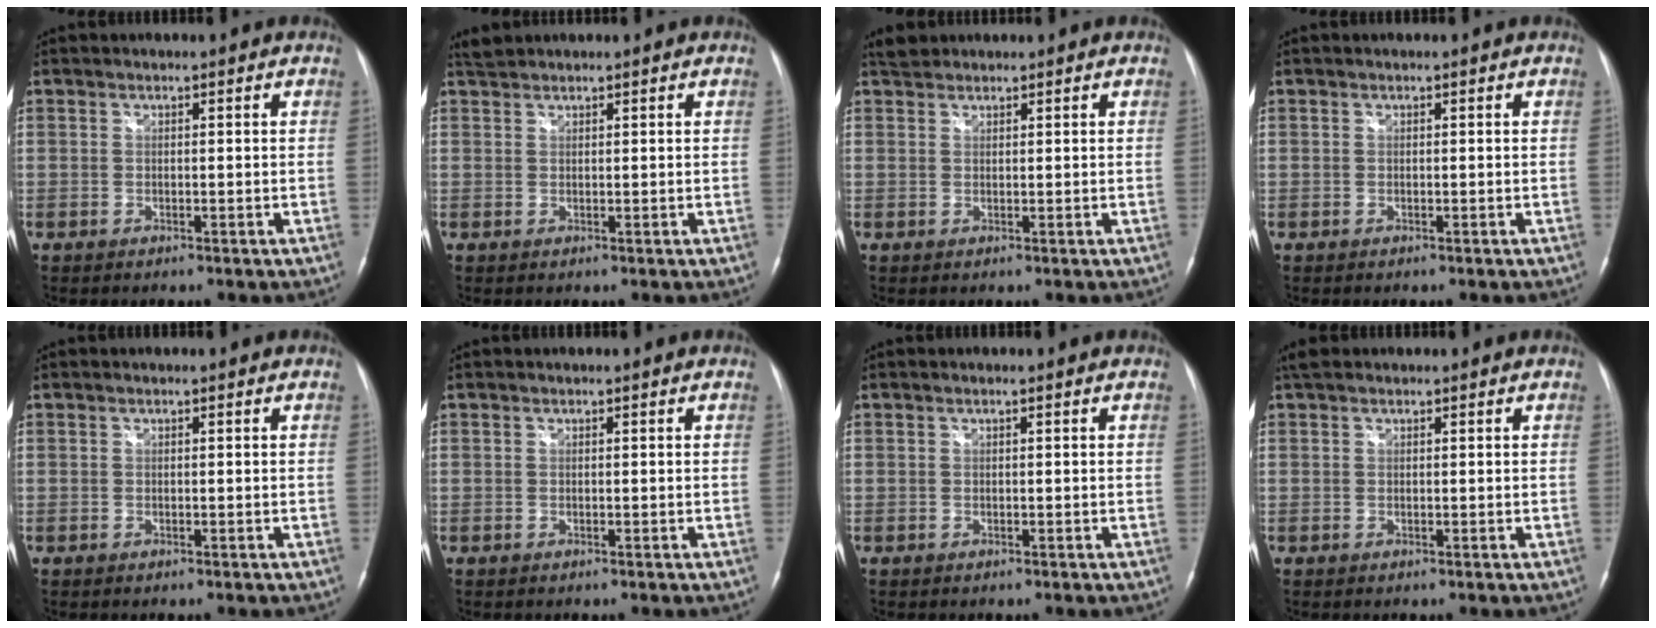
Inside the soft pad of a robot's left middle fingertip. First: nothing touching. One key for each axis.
{"total": 1.5, "fx": 1.5, "fy": 0.1, "fz": 0.1, "tx": -0.009, "ty": 0.011, "tz": 0.035}
{"total": 1.9, "fx": 1.7, "fy": 0.7, "fz": 0.1, "tx": -0.006, "ty": 0.013, "tz": 0.032}
{"total": 0.0}
{"total": 0.0}
{"total": 0.0}
{"total": 0.0}
{"total": 1.7, "fx": 1.4, "fy": 0.8, "fz": 0.7, "tx": -0.018, "ty": 0.021, "tz": 0.025}